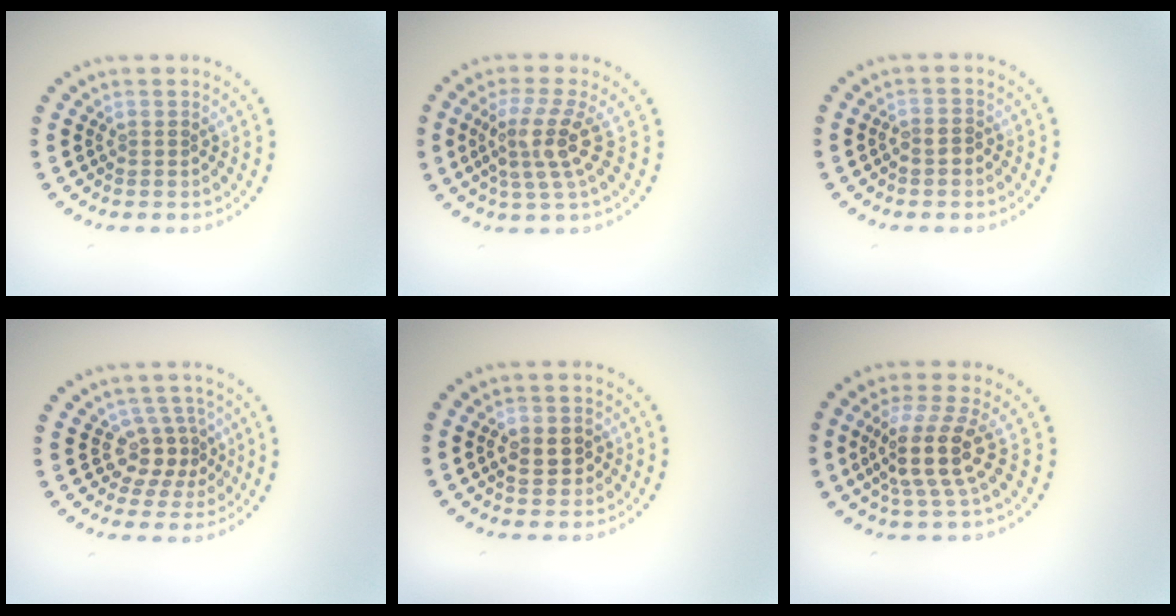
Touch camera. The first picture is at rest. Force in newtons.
{"total": 4.0, "press": 2.9, "slide": 2.7}
{"total": 1.1, "press": 0.8, "slide": 0.8}
{"total": 3.0, "press": 2.2, "slide": 2.1}
{"total": 2.6, "press": 2.6, "slide": 0.3}
{"total": 4.4, "press": 3.4, "slide": 2.9}